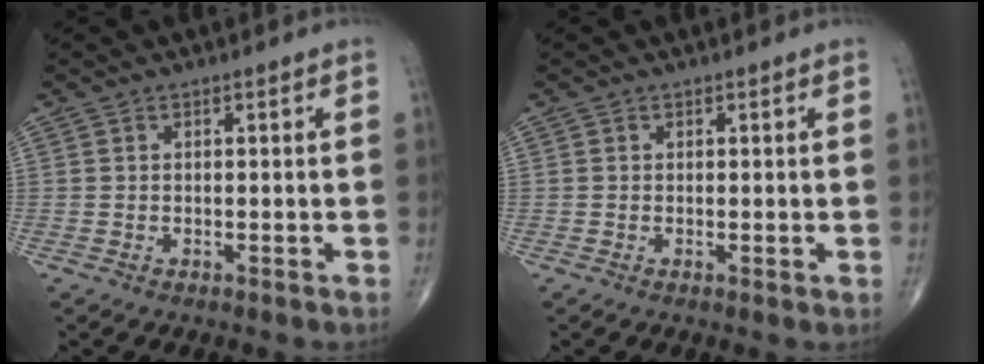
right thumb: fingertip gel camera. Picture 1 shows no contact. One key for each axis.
{"total": 0.5, "fx": 0.0, "fy": 0.2, "fz": 0.5, "tx": -0.012, "ty": -0.004, "tz": -0.001}